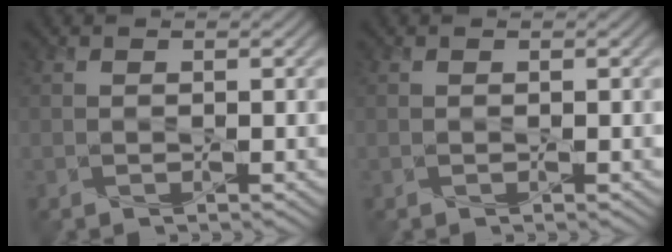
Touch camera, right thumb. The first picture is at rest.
{"total": 0.0}